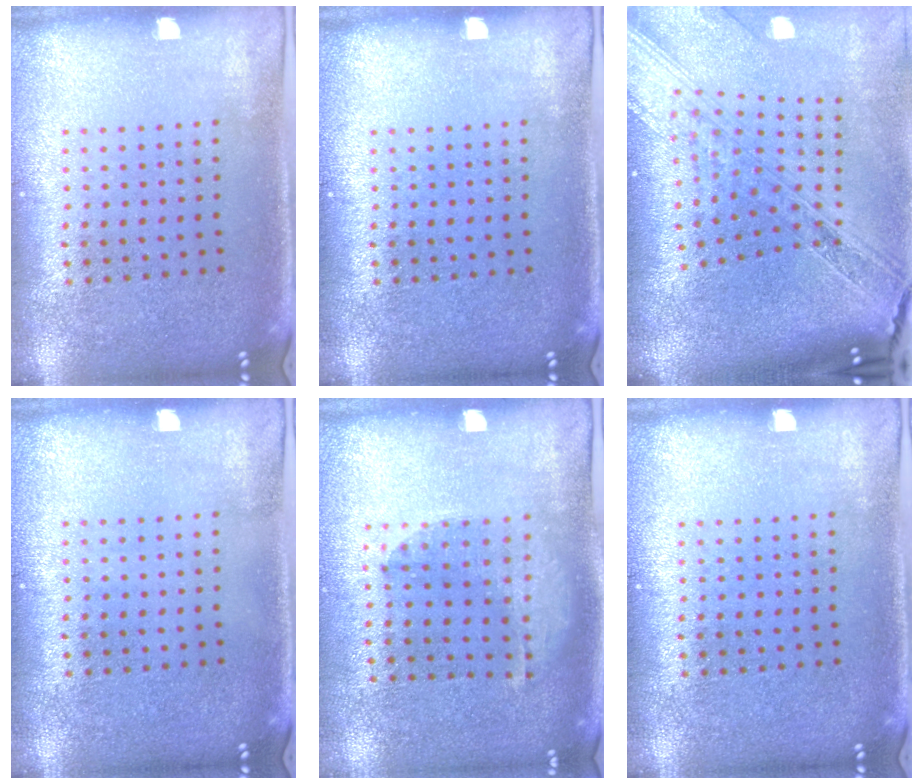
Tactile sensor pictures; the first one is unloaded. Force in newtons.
{"total": 0.0}
{"total": 3.8, "press": 2.8, "slide": 2.6}
{"total": 0.0}
{"total": 1.0, "press": 1.0, "slide": 0.3}
{"total": 0.0}